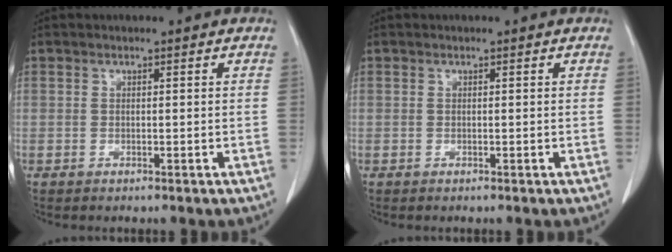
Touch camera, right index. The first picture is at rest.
{"total": 0.0}